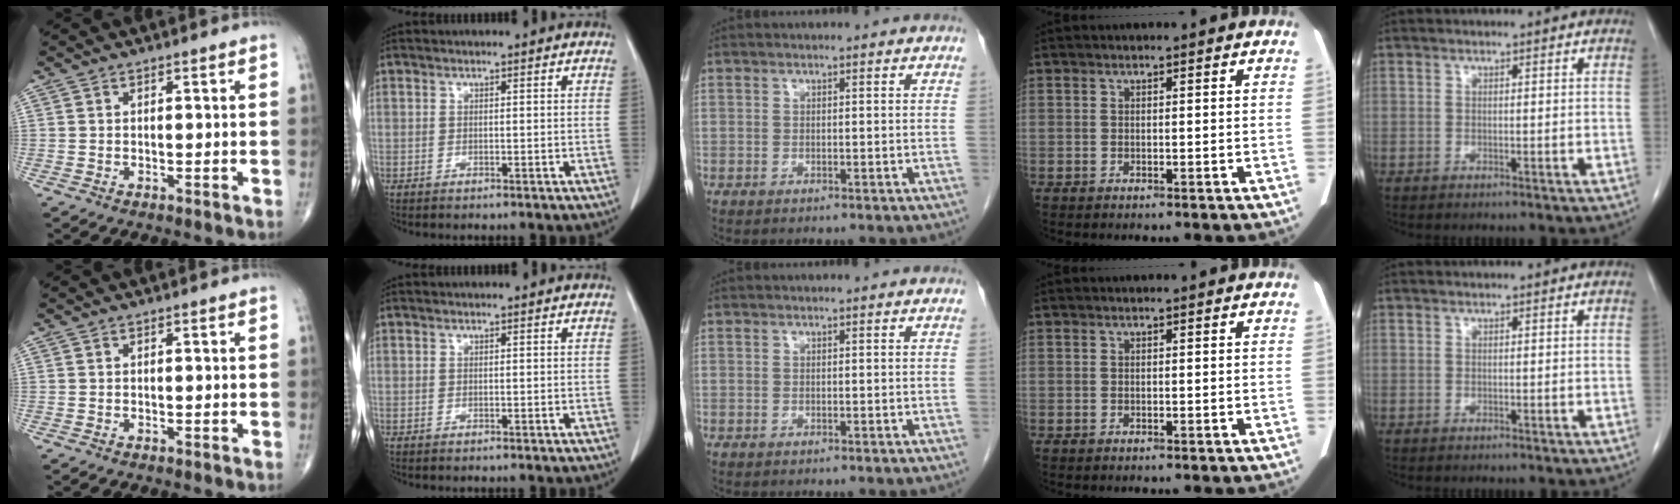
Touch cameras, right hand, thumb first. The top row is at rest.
{}